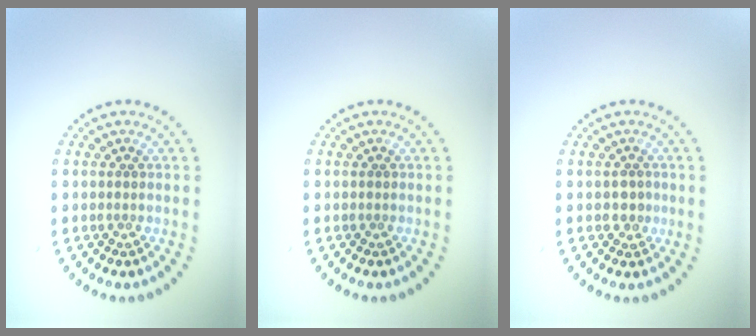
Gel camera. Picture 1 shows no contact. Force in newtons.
{"total": 0.0}
{"total": 1.2, "press": 1.2, "slide": 0.4}